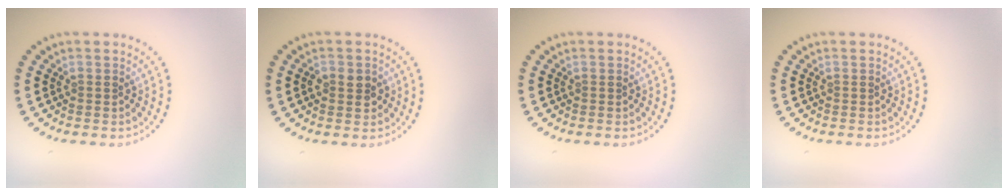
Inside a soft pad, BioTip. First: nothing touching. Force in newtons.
{"total": 1.9, "press": 1.9, "slide": 0.2}
{"total": 0.0}
{"total": 0.0}